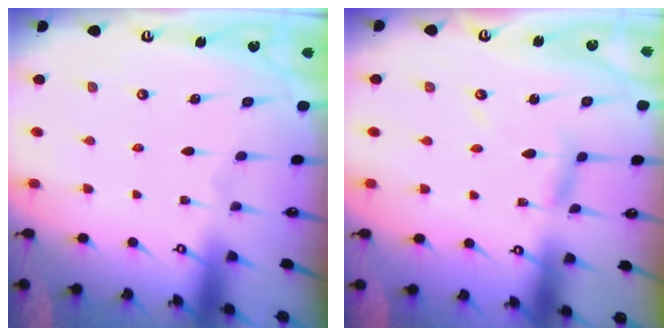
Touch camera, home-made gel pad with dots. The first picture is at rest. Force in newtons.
{"total": 5.9, "press": 5.9, "slide": 0.5}